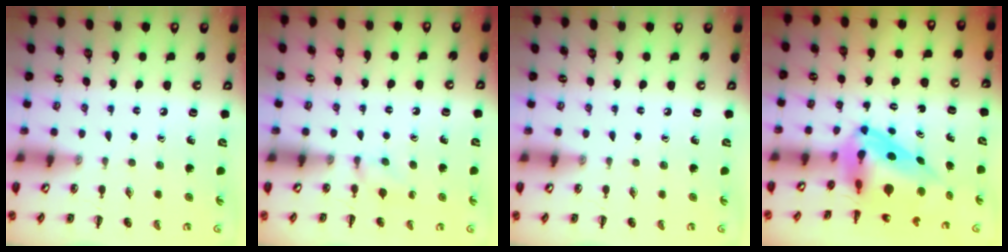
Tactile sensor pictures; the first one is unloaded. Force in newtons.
{"total": 3.3, "press": 3.0, "slide": 1.3}
{"total": 0.0}
{"total": 7.5, "press": 7.1, "slide": 2.4}